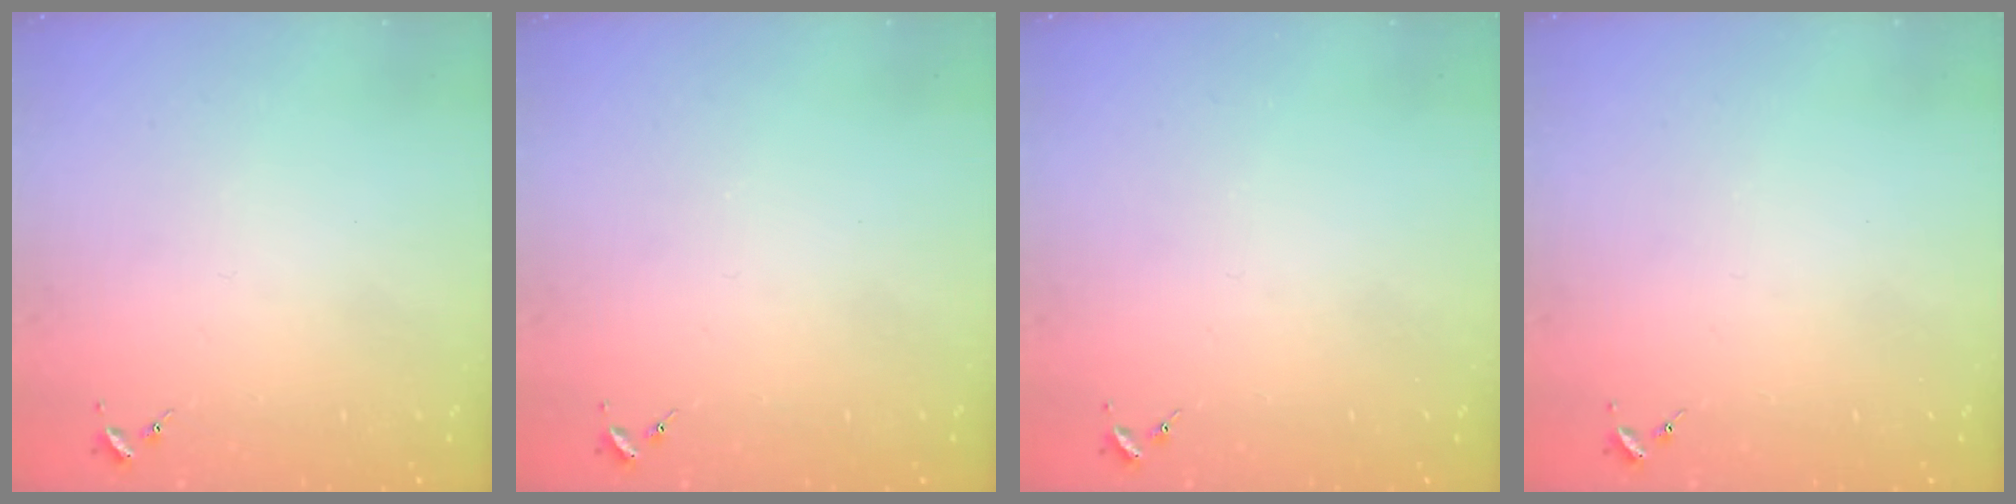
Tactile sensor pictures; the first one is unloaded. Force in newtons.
{"total": 0.0}
{"total": 0.0}
{"total": 0.0}